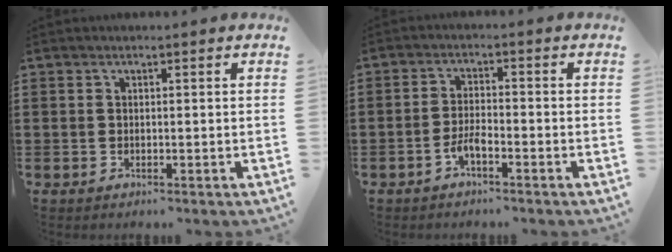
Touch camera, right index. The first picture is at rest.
{"total": 2.9, "force": [-1.8, 0.6, 2.1], "torque": [-0.052, 0.000, -0.038]}